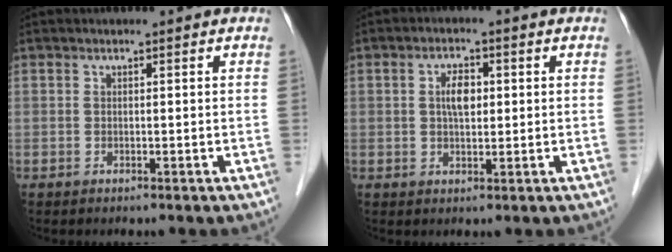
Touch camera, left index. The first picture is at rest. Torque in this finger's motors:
{"motor_torque": [0.30, 0.01, 0.21, 0.05]}